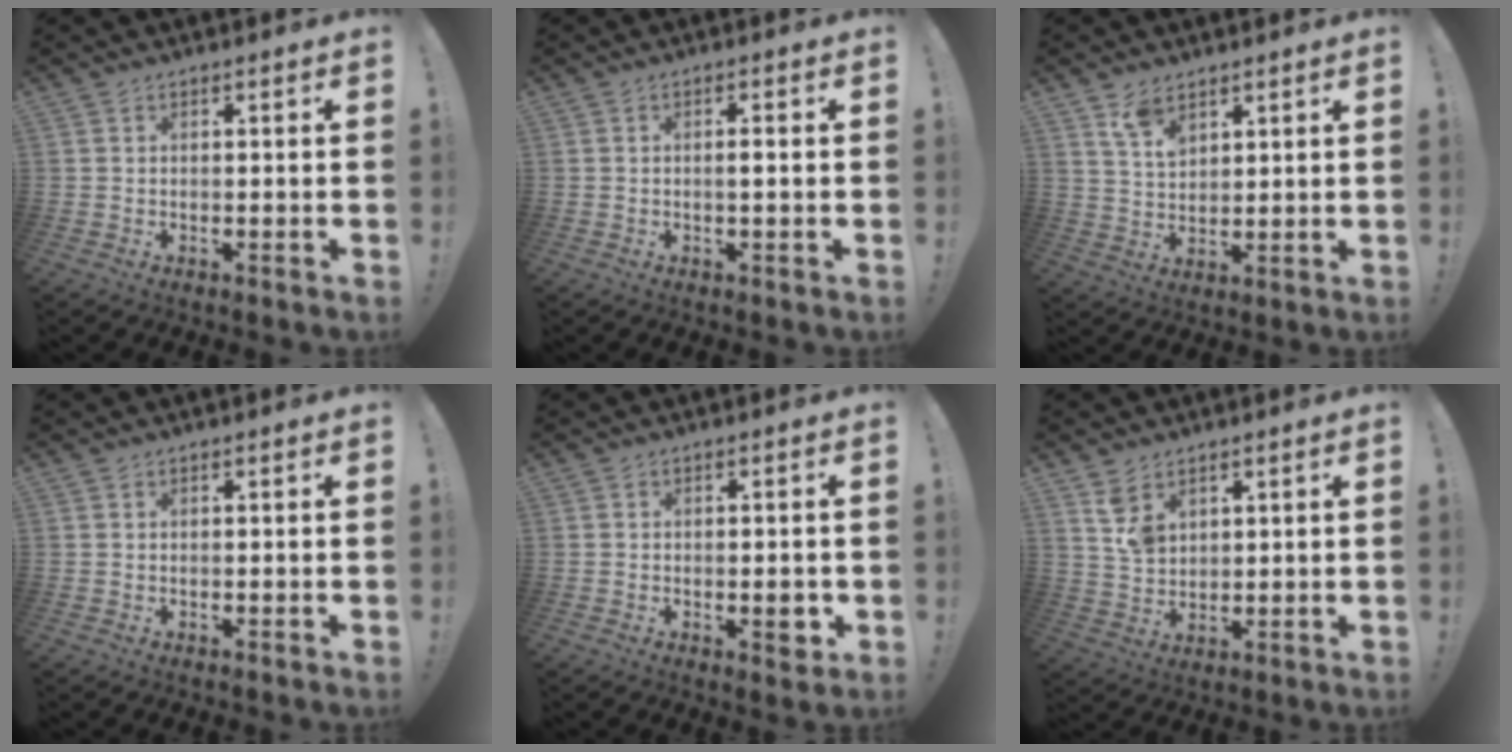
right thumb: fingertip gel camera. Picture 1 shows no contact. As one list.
[{"total": 1.8, "force": [-0.3, 0.2, 1.8], "torque": [-0.023, -0.002, -0.010]}, {"total": 7.4, "force": [5.4, 3.6, 3.5], "torque": [-0.068, -0.022, 0.103]}, {"total": 0.0}, {"total": 3.2, "force": [-0.7, 1.3, 2.9], "torque": [-0.032, 0.003, -0.011]}, {"total": 6.6, "force": [4.0, 4.4, 2.8], "torque": [-0.043, -0.020, 0.077]}]